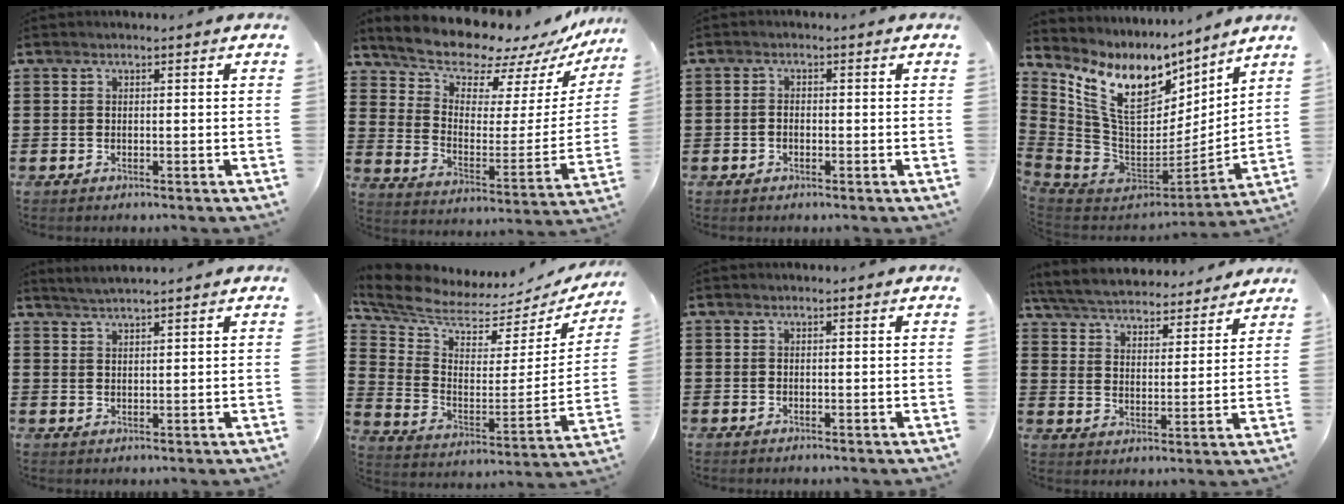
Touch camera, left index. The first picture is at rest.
{"total": 9.7, "force": [9.1, 2.5, 2.2], "torque": [-0.070, -0.077, 0.157]}
{"total": 1.1, "force": [-0.5, 0.8, 0.7], "torque": [-0.016, 0.002, -0.010]}
{"total": 14.0, "force": [7.5, 7.7, 9.0], "torque": [-0.214, -0.042, 0.139]}
{"total": 1.8, "force": [1.8, -0.4, 0.3], "torque": [-0.009, 0.001, 0.035]}
{"total": 5.3, "force": [5.0, 1.3, 1.2], "torque": [-0.058, -0.056, 0.083]}
{"total": 0.0}
{"total": 5.4, "force": [5.3, 0.4, 0.8], "torque": [-0.043, -0.035, 0.089]}